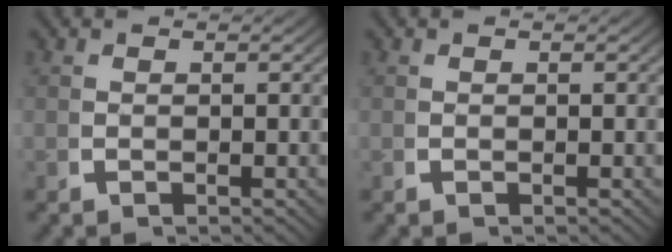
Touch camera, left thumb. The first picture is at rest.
{"total": 0.0}